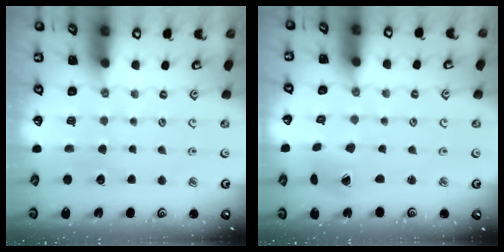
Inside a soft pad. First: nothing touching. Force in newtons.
{"total": 3.5, "press": 3.4, "slide": 0.4}